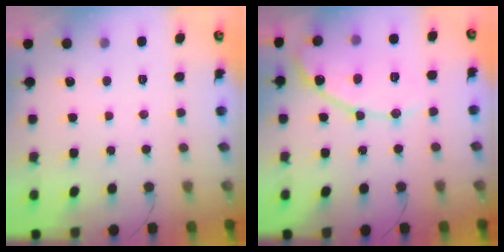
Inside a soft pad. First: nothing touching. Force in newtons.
{"total": 13.4, "press": 13.4, "slide": 0.9}